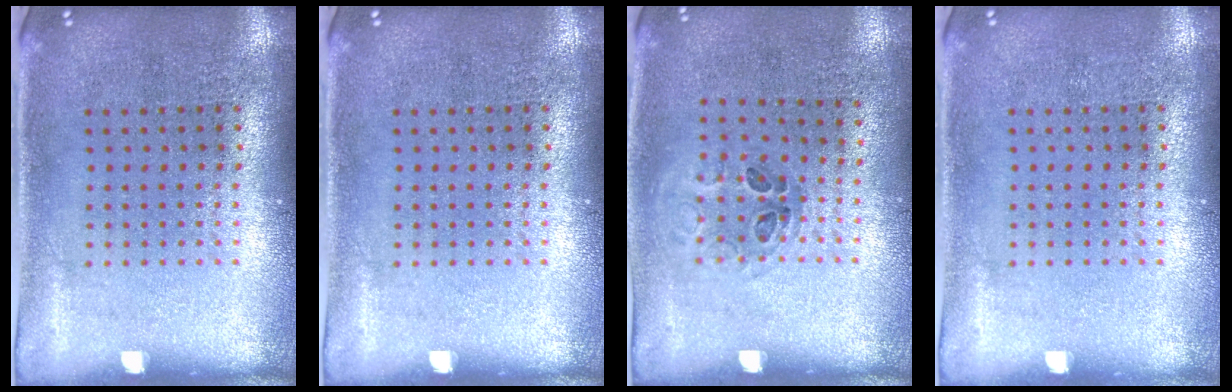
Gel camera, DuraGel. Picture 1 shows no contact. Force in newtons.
{"total": 0.0}
{"total": 1.1, "press": 0.7, "slide": 0.8}
{"total": 0.0}